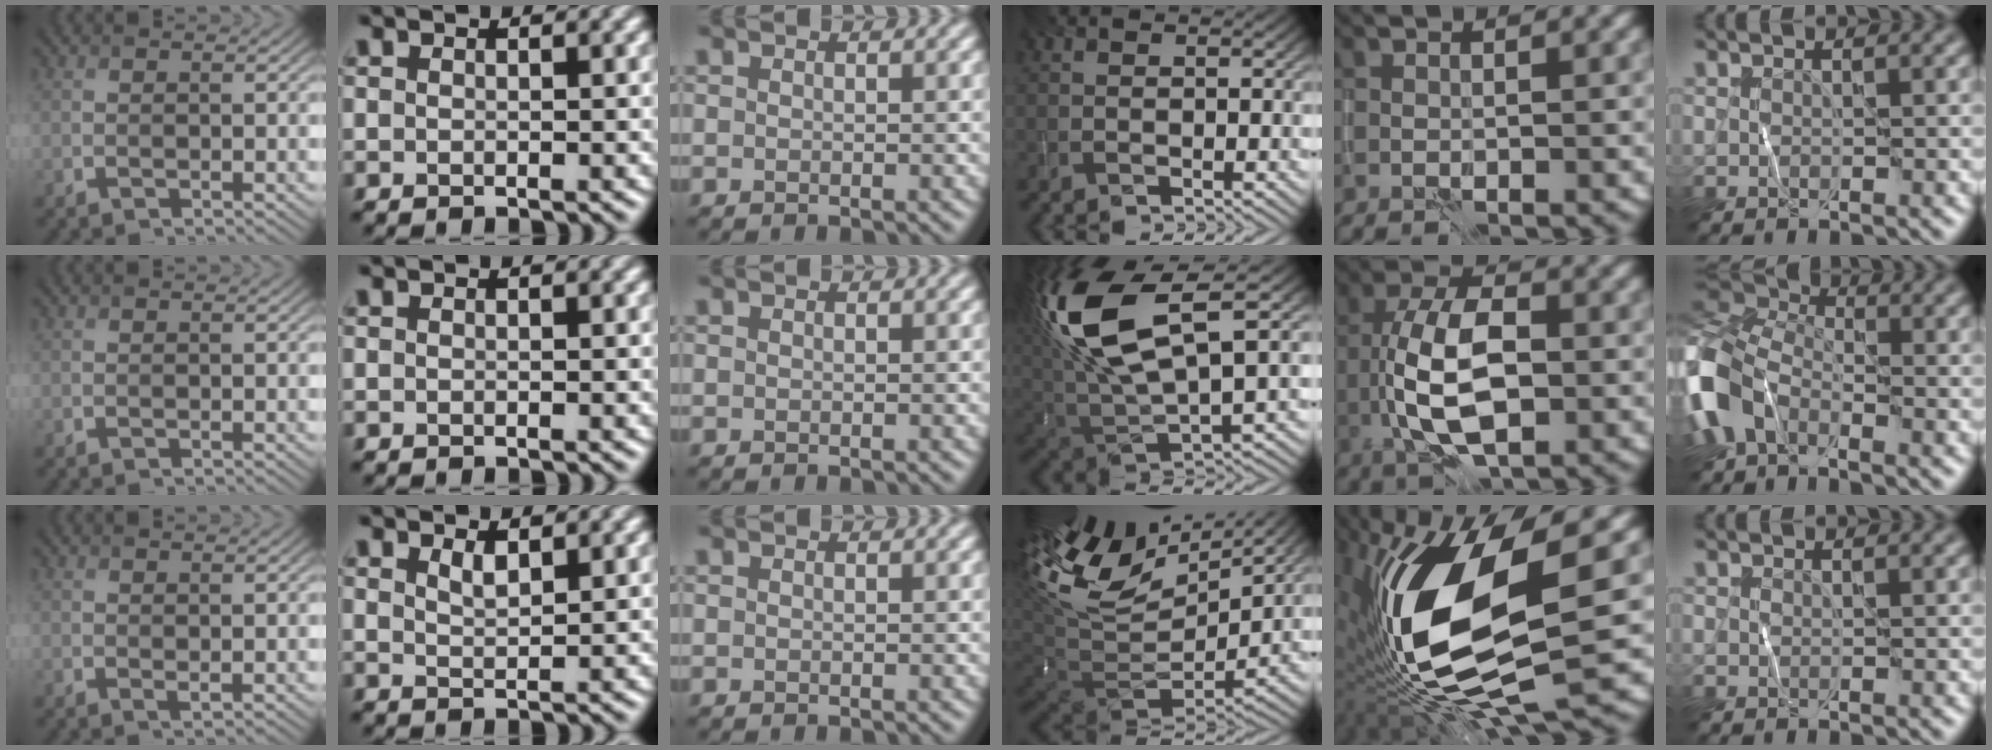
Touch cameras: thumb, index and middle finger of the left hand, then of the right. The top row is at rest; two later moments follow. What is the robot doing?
{"motion": "wipe", "object": "whiteboard"}